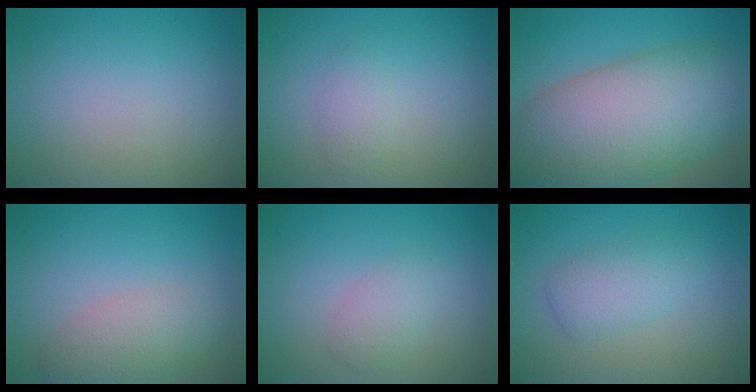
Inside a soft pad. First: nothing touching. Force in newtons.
{"total": 1.6, "press": 1.6, "slide": 0.0}
{"total": 13.6, "press": 13.6, "slide": 0.5}
{"total": 3.4, "press": 3.4, "slide": 0.3}
{"total": 2.0, "press": 2.0, "slide": 0.0}
{"total": 2.9, "press": 2.9, "slide": 0.0}